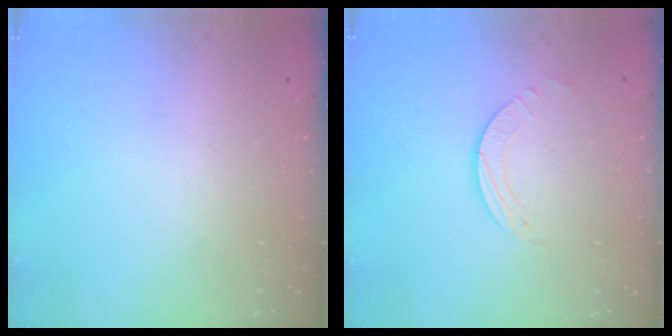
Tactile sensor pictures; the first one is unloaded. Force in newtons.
{"total": 2.0, "press": 1.9, "slide": 0.3}